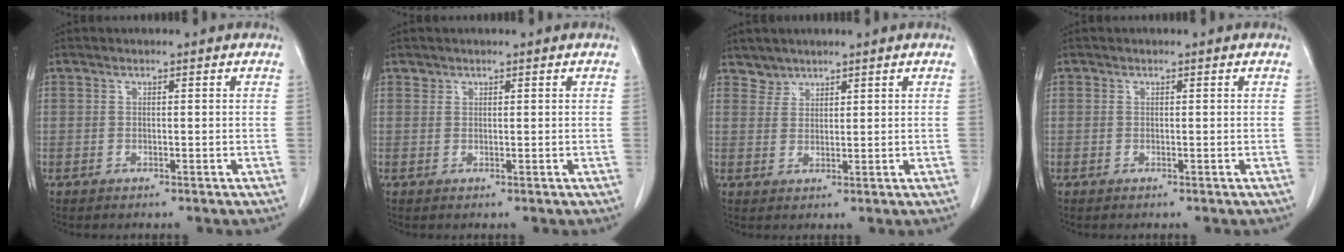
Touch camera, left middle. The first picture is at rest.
{"total": 0.7, "force": [0.5, 0.4, 0.0], "torque": [0.006, 0.000, 0.007]}
{"total": 2.1, "force": [1.8, 0.9, -0.4], "torque": [0.013, 0.004, 0.031]}
{"total": 0.0}